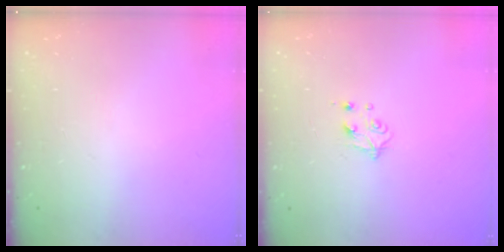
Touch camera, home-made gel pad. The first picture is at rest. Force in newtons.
{"total": 4.7, "press": 4.6, "slide": 0.6}